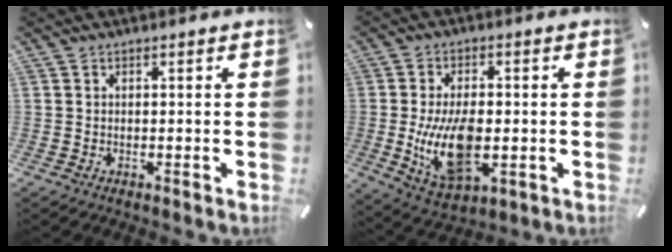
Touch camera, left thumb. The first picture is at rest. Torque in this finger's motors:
{"motor_torque": [0.36, 2.18, 1.81, 0.15, 0.27]}